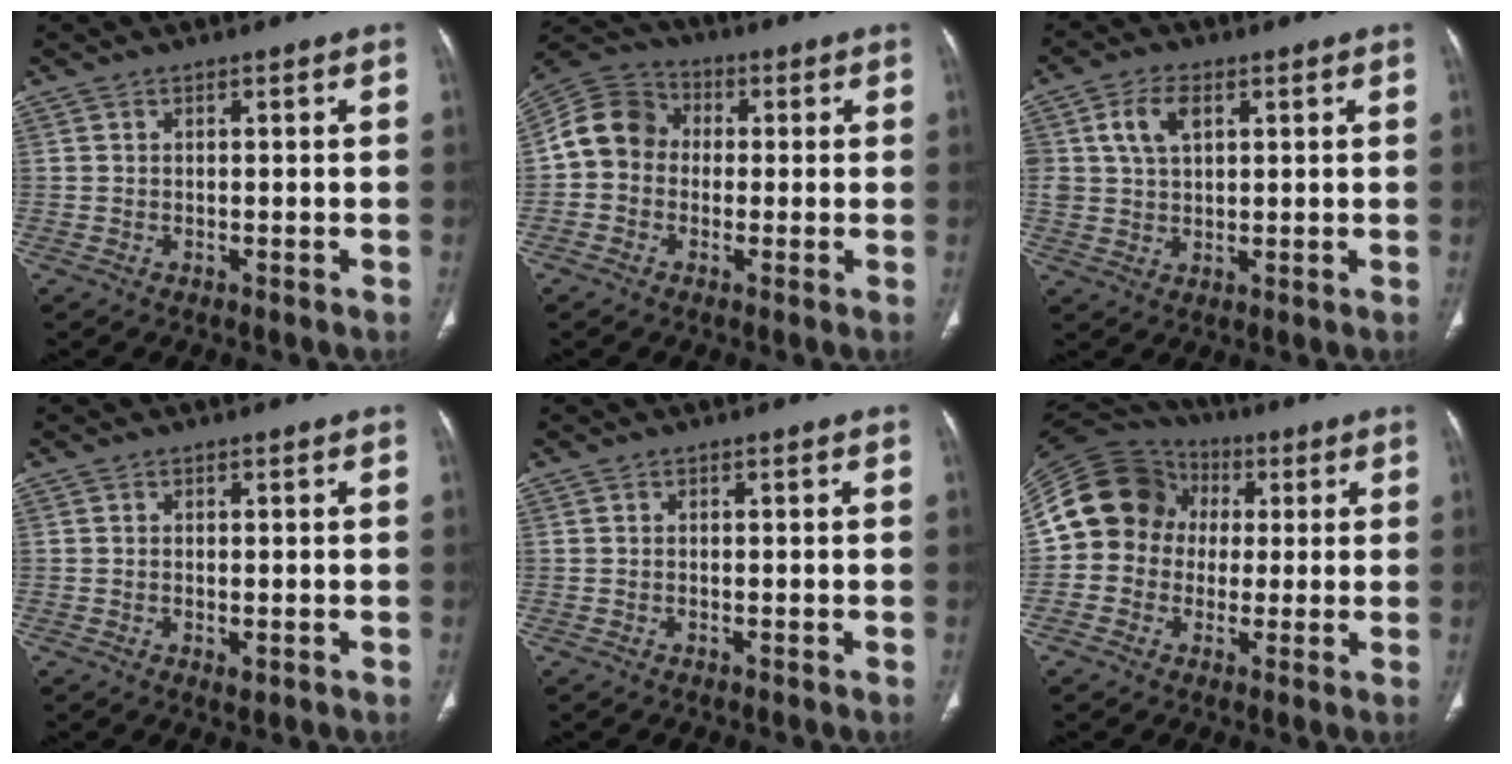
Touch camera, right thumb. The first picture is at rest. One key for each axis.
{"total": 10.0, "fx": -0.3, "fy": 8.7, "fz": 4.8, "tx": -0.077, "ty": 0.034, "tz": -0.020}
{"total": 6.4, "fx": 2.3, "fy": 4.1, "fz": 4.4, "tx": -0.076, "ty": -0.001, "tz": 0.046}
{"total": 1.5, "fx": -0.4, "fy": 0.8, "fz": 1.3, "tx": -0.025, "ty": -0.005, "tz": -0.005}
{"total": 0.0}
{"total": 15.4, "fx": 1.5, "fy": 13.7, "fz": 6.7, "tx": -0.115, "ty": 0.039, "tz": 0.020}